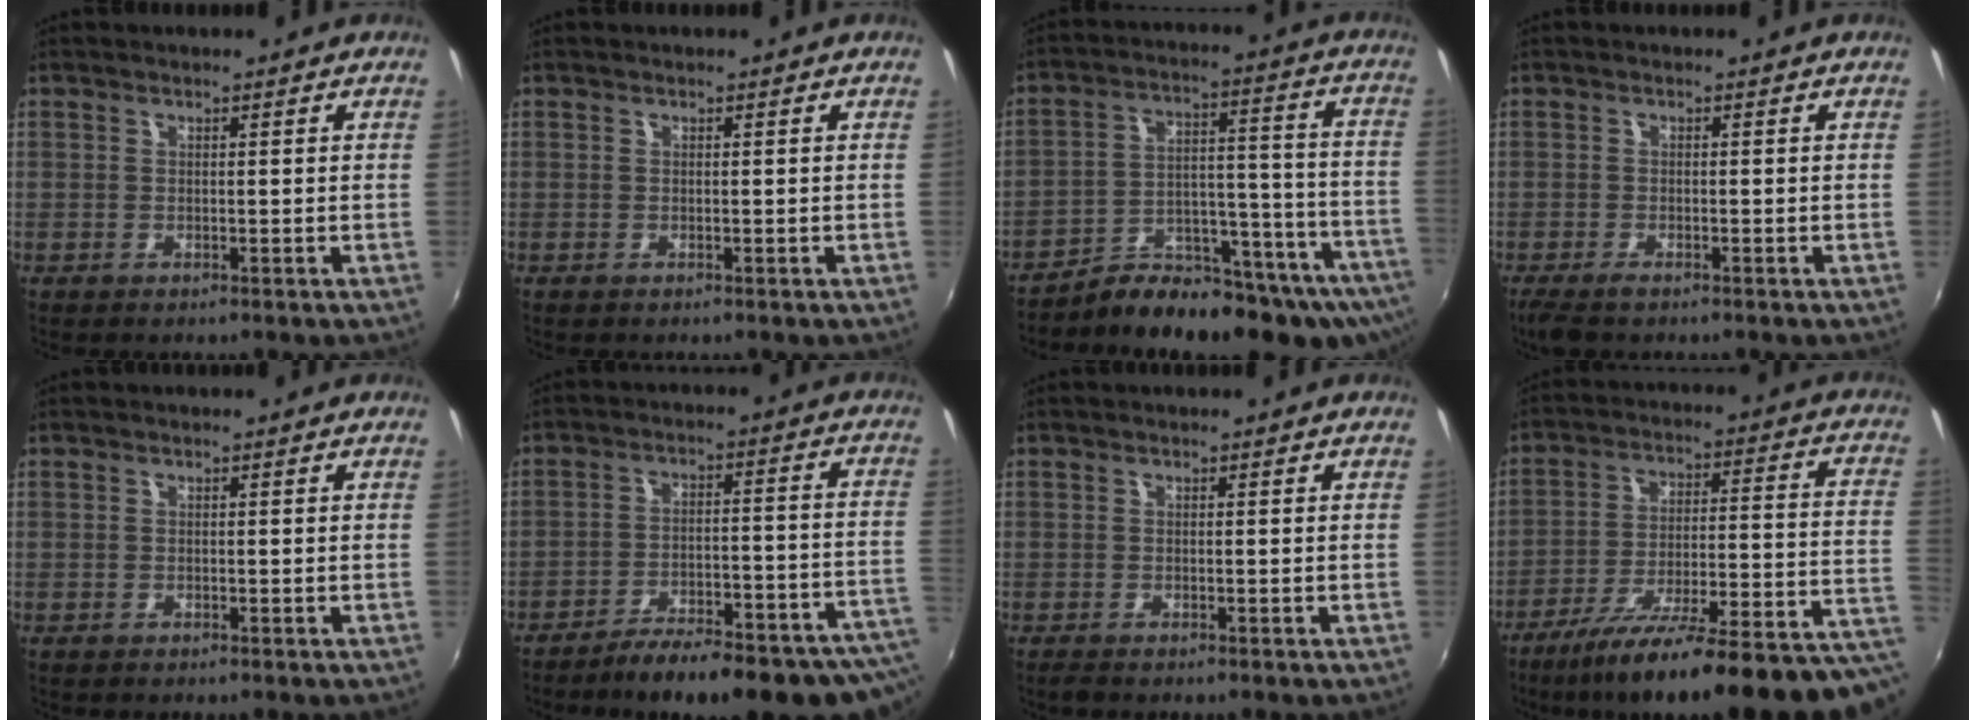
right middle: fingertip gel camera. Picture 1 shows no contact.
{"total": 0.0}
{"total": 21.4, "force": [-16.3, 7.0, 11.9], "torque": [-0.155, -0.012, -0.224]}
{"total": 4.0, "force": [-3.0, 0.9, 2.4], "torque": [-0.056, -0.018, -0.054]}
{"total": 0.0}
{"total": 20.6, "force": [-16.7, 4.1, 11.4], "torque": [-0.155, -0.029, -0.216]}
{"total": 1.0, "force": [-0.9, 0.3, 0.4], "torque": [-0.010, -0.006, -0.017]}
{"total": 27.2, "force": [-19.7, 3.8, 18.4], "torque": [-0.244, -0.050, -0.272]}